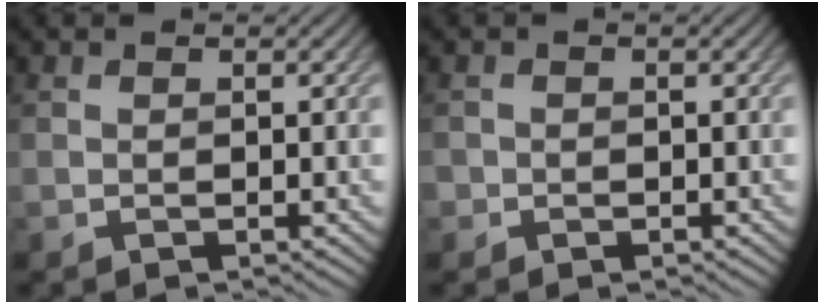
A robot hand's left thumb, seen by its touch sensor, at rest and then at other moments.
{"total": 1.0, "force": [-0.4, 1.0, 0.1], "torque": [0.004, -0.005, -0.010]}